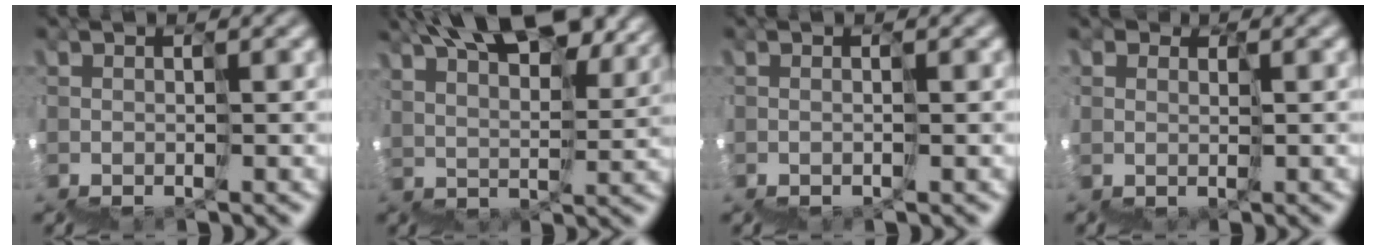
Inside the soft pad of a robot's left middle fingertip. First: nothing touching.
{"total": 12.6, "force": [11.0, 3.5, 5.2], "torque": [-0.080, 0.062, 0.179]}
{"total": 0.7, "force": [0.0, -0.5, -0.4], "torque": [0.013, 0.004, 0.000]}
{"total": 2.9, "force": [1.2, 2.6, 0.4], "torque": [-0.009, 0.005, 0.021]}